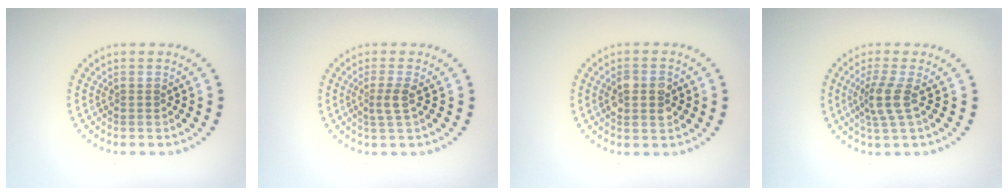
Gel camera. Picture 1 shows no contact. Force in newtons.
{"total": 1.7, "press": 1.4, "slide": 1.0}
{"total": 2.8, "press": 2.8, "slide": 0.3}
{"total": 2.6, "press": 1.9, "slide": 1.7}